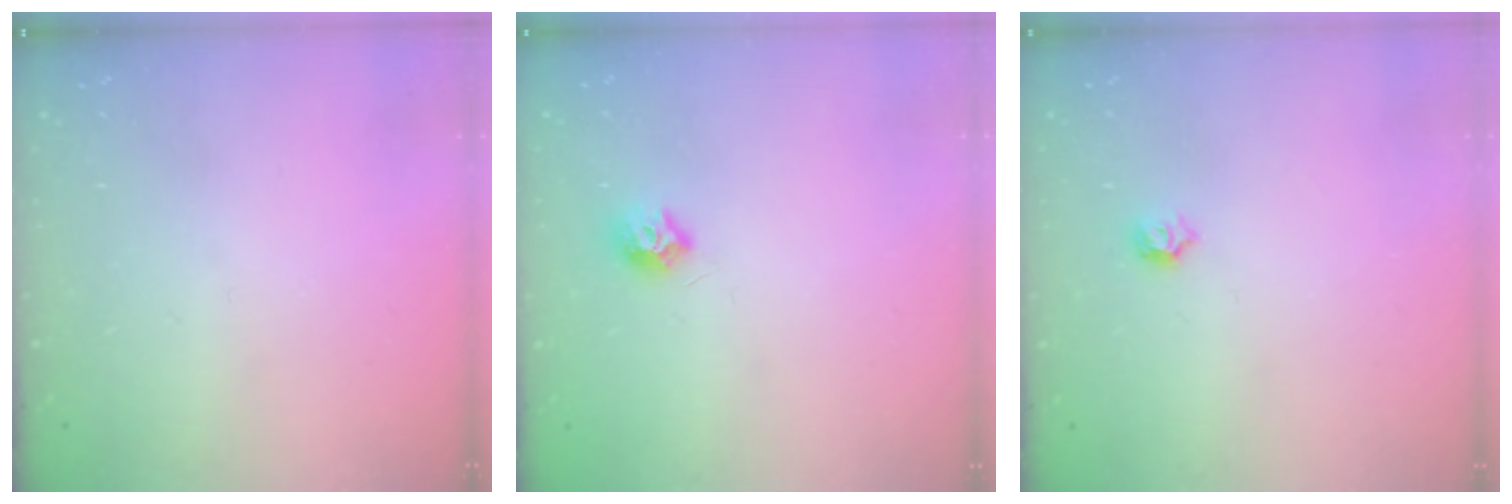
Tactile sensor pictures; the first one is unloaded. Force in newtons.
{"total": 7.4, "press": 7.4, "slide": 0.2}
{"total": 3.8, "press": 3.7, "slide": 0.8}